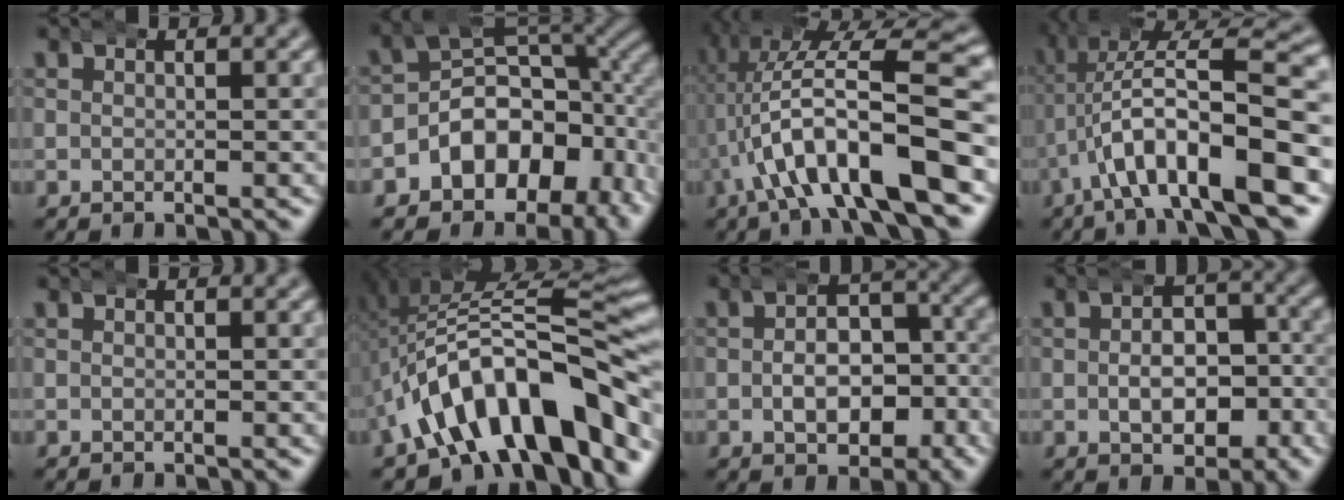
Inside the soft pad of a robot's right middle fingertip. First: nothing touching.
{"total": 10.0, "force": [-2.0, 7.2, 6.6], "torque": [-0.099, -0.003, -0.030]}
{"total": 11.9, "force": [-0.6, 4.7, 10.9], "torque": [-0.171, 0.014, -0.011]}
{"total": 12.4, "force": [-1.8, 4.9, 11.2], "torque": [-0.175, 0.003, -0.020]}
{"total": 0.0}
{"total": 14.3, "force": [-2.0, 7.2, 12.2], "torque": [-0.200, -0.005, -0.027]}
{"total": 6.7, "force": [-2.1, 4.4, 4.6], "torque": [-0.038, 0.002, -0.035]}
{"total": 6.1, "force": [-1.7, 4.0, 4.3], "torque": [-0.035, 0.002, -0.030]}